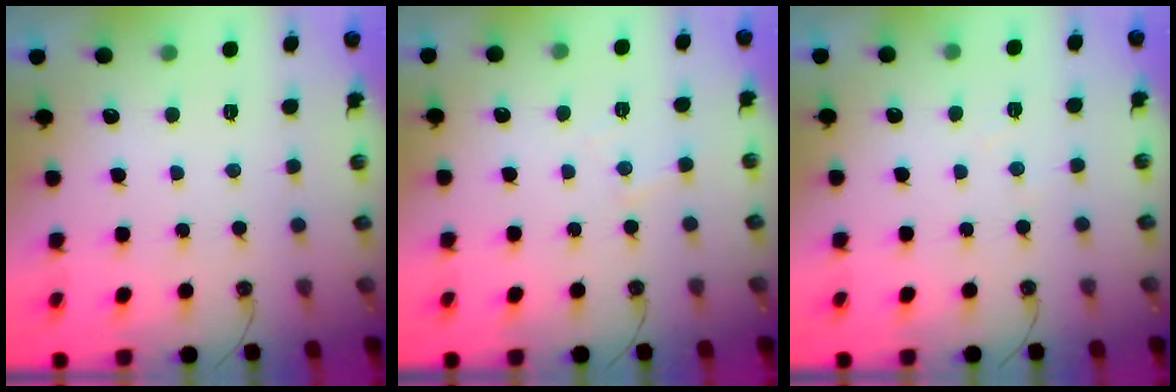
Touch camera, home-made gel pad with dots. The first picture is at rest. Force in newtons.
{"total": 5.0, "press": 4.9, "slide": 0.7}
{"total": 4.7, "press": 4.7, "slide": 0.6}